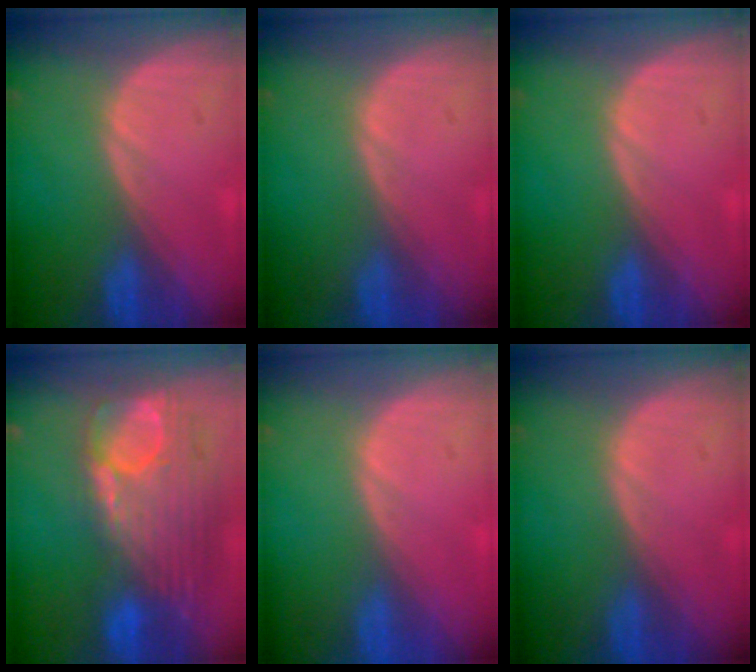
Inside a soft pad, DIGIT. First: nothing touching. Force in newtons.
{"total": 0.0}
{"total": 0.0}
{"total": 12.7, "press": 10.7, "slide": 6.8}
{"total": 0.0}
{"total": 0.0}